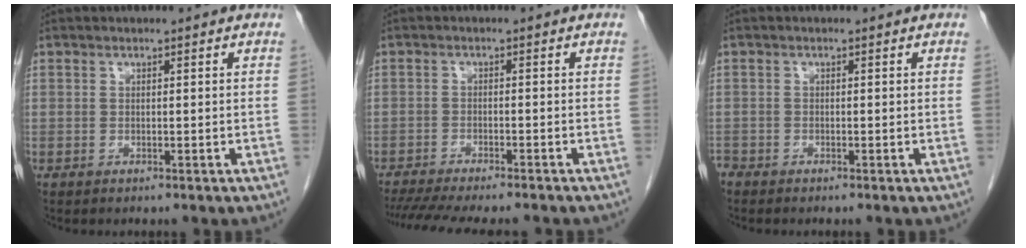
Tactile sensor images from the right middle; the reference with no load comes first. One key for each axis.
{"total": 14.0, "fx": -12.3, "fy": 2.0, "fz": 6.4, "tx": -0.114, "ty": -0.019, "tz": -0.173}
{"total": 1.1, "fx": -1.0, "fy": 0.2, "fz": 0.0, "tx": -0.002, "ty": -0.003, "tz": -0.020}